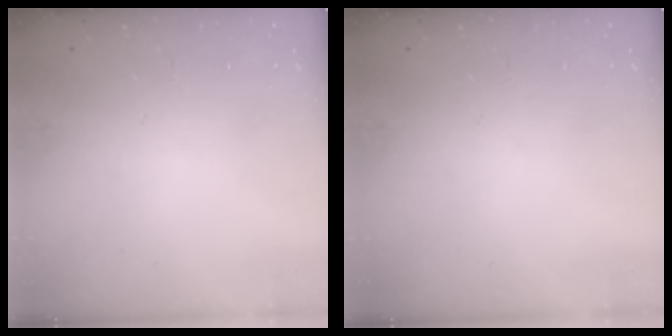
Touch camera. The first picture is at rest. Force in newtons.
{"total": 0.0}